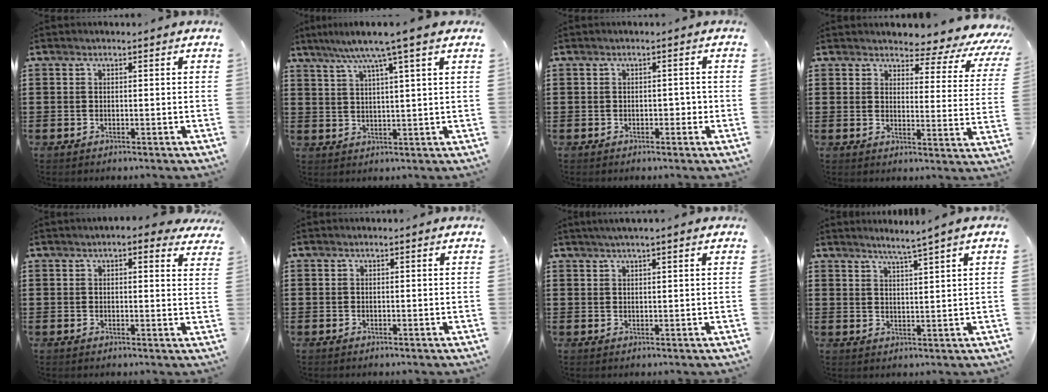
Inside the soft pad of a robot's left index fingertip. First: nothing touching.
{"total": 6.6, "force": [4.5, -0.6, 4.9], "torque": [-0.107, -0.008, 0.073]}
{"total": 1.6, "force": [-0.5, 0.9, 1.2], "torque": [-0.025, 0.005, -0.013]}
{"total": 3.5, "force": [3.2, 0.9, 1.3], "torque": [-0.032, -0.031, 0.045]}
{"total": 2.7, "force": [2.1, 0.5, 1.6], "torque": [-0.029, -0.003, 0.035]}
{"total": 0.0}
{"total": 1.7, "force": [1.3, -0.1, 1.0], "torque": [-0.021, 0.002, 0.024]}
{"total": 2.9, "force": [2.5, -1.0, 1.1], "torque": [-0.029, -0.014, 0.041]}